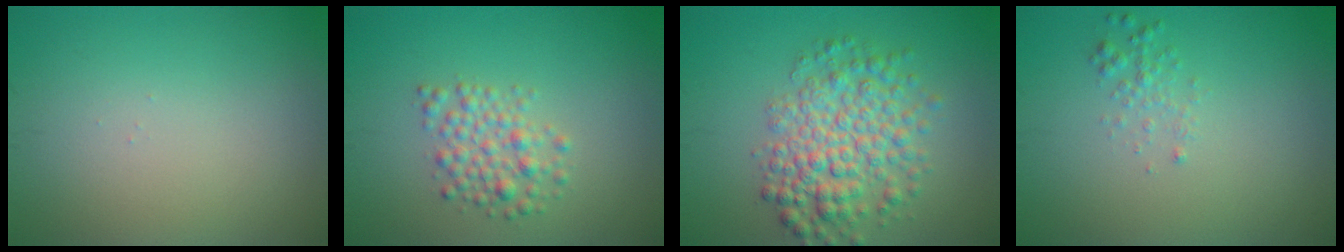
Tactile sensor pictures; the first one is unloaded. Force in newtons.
{"total": 2.7, "press": 2.7, "slide": 0.1}
{"total": 5.9, "press": 5.9, "slide": 0.1}
{"total": 1.2, "press": 1.2, "slide": 0.0}